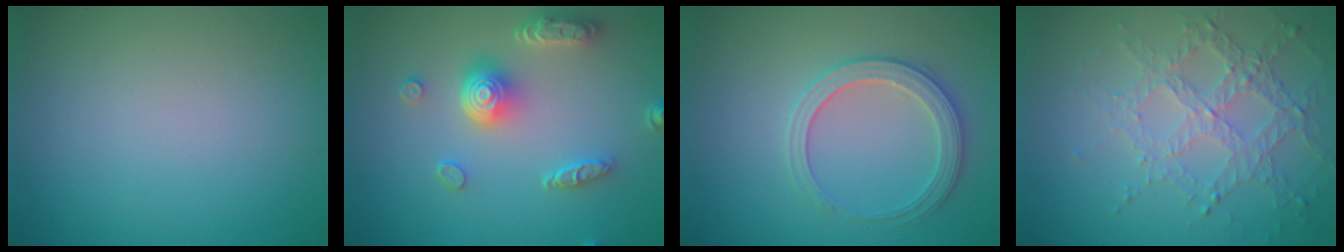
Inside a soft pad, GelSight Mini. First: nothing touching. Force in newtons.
{"total": 5.2, "press": 4.0, "slide": 3.3}
{"total": 3.0, "press": 2.9, "slide": 0.2}
{"total": 4.5, "press": 3.3, "slide": 3.1}